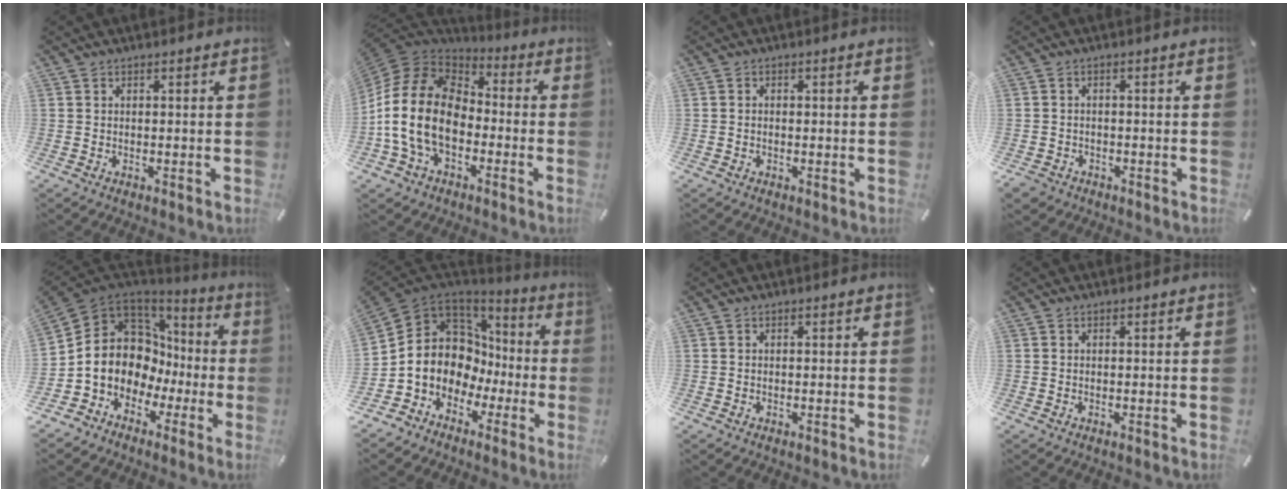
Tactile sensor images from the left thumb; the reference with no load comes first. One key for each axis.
{"total": 17.1, "fx": -4.5, "fy": 12.1, "fz": 11.3, "tx": -0.248, "ty": 0.028, "tz": -0.085}
{"total": 1.0, "fx": -0.1, "fy": 0.5, "fz": 0.9, "tx": -0.016, "ty": 0.002, "tz": -0.004}
{"total": 2.6, "fx": -1.7, "fy": 1.9, "fz": 0.7, "tx": -0.017, "ty": 0.006, "tz": -0.037}
{"total": 11.1, "fx": -0.5, "fy": 10.2, "fz": 4.3, "tx": -0.106, "ty": -0.032, "tz": -0.007}
{"total": 10.5, "fx": -1.0, "fy": 9.9, "fz": 3.3, "tx": -0.087, "ty": -0.034, "tz": -0.017}
{"total": 0.0}
{"total": 0.0}